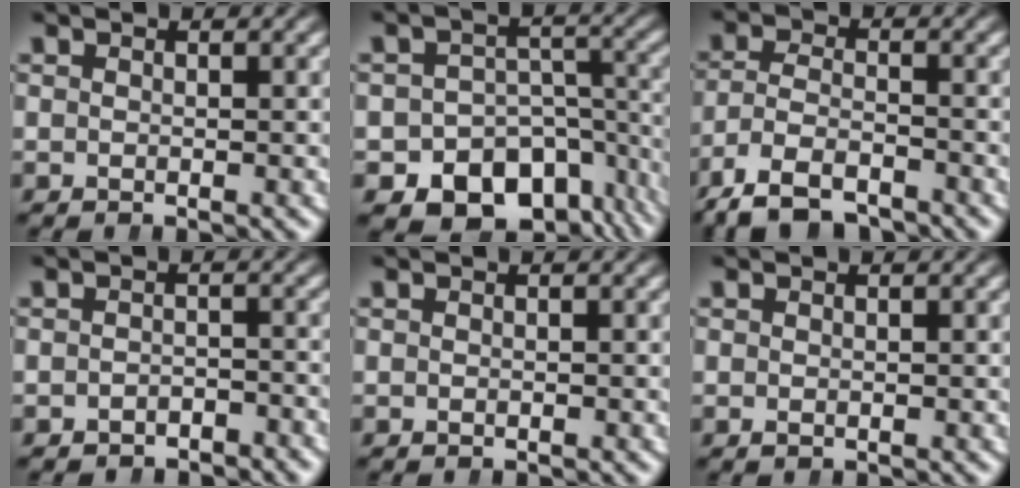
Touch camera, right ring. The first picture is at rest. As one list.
[{"total": 14.1, "force": [-7.6, 10.3, 5.9], "torque": [-0.094, -0.042, -0.112]}, {"total": 6.9, "force": [-4.7, 4.0, 3.2], "torque": [-0.074, -0.034, -0.062]}, {"total": 2.1, "force": [-2.0, 0.2, -0.2], "torque": [0.014, -0.005, -0.033]}, {"total": 0.0}, {"total": 0.0}]